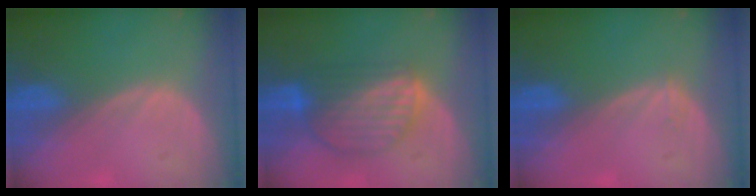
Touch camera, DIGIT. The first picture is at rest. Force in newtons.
{"total": 8.1, "press": 7.3, "slide": 3.6}
{"total": 0.5, "press": 0.5, "slide": 0.2}